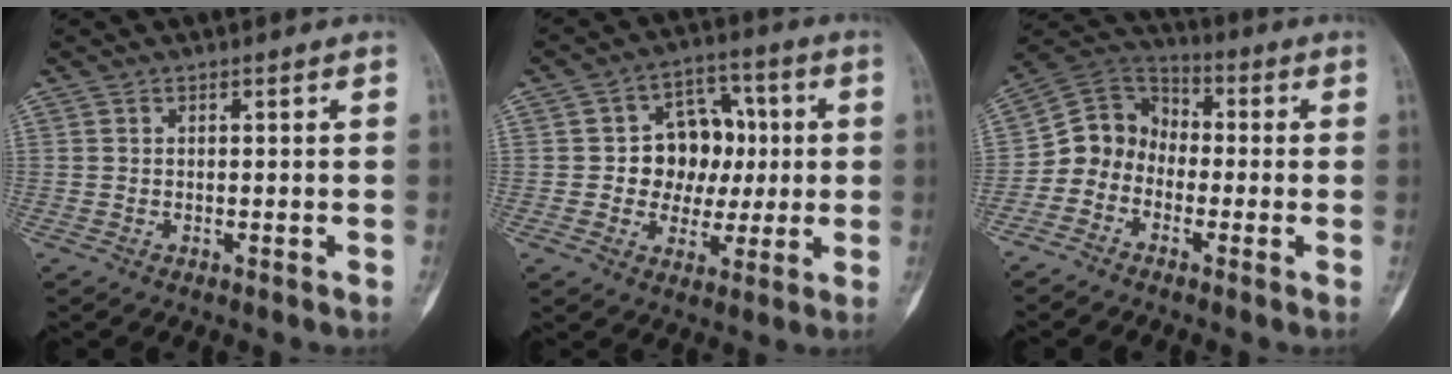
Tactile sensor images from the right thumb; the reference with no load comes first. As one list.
[{"total": 11.7, "force": [0.5, 9.6, 6.8], "torque": [-0.039, 0.022, 0.007]}, {"total": 8.9, "force": [-2.8, 7.7, 3.3], "torque": [-0.036, 0.060, -0.072]}]